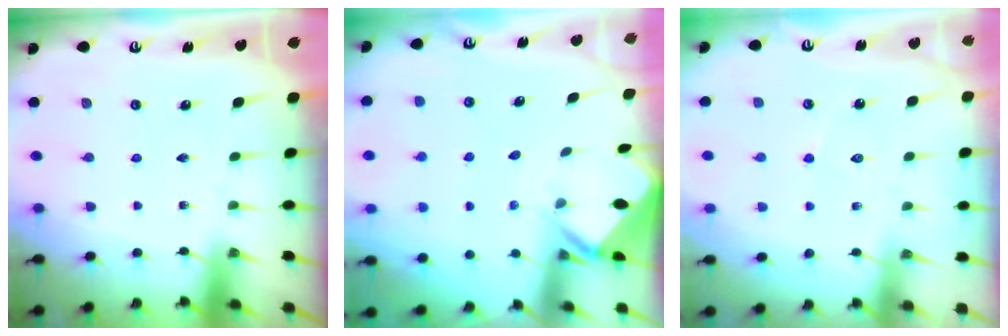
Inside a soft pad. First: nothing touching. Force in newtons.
{"total": 2.9, "press": 2.9, "slide": 0.2}
{"total": 3.9, "press": 3.9, "slide": 0.4}